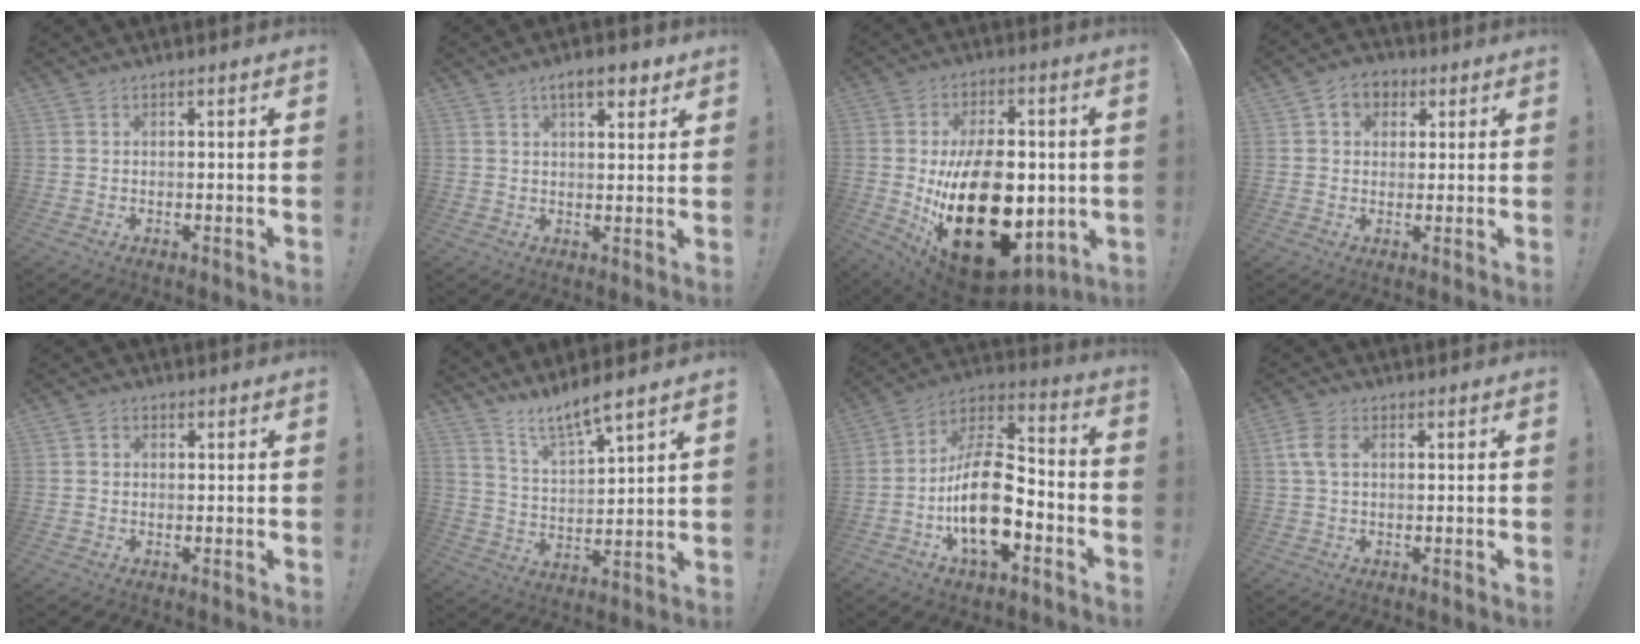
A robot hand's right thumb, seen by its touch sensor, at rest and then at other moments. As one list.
[{"total": 6.7, "force": [3.9, 2.7, 4.7], "torque": [-0.059, -0.014, 0.063]}, {"total": 29.6, "force": [-4.2, 17.3, 23.6], "torque": [-0.405, 0.008, -0.045]}, {"total": 6.2, "force": [2.1, 5.1, 2.9], "torque": [-0.037, -0.002, 0.040]}, {"total": 1.3, "force": [0.0, 1.2, 0.5], "torque": [-0.001, 0.001, -0.003]}, {"total": 8.7, "force": [7.7, 0.7, 4.1], "torque": [-0.070, -0.059, 0.133]}, {"total": 20.1, "force": [-5.6, 10.6, 16.2], "torque": [-0.302, 0.034, -0.088]}, {"total": 5.1, "force": [1.1, 3.2, 3.8], "torque": [-0.077, 0.003, 0.018]}]